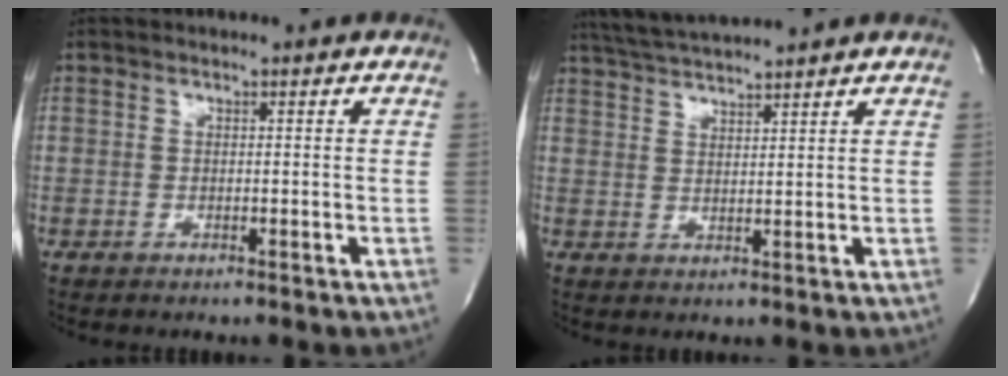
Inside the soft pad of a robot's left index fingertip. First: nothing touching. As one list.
[{"total": 6.7, "force": [6.2, -1.2, 2.1], "torque": [-0.047, 0.017, 0.114]}]